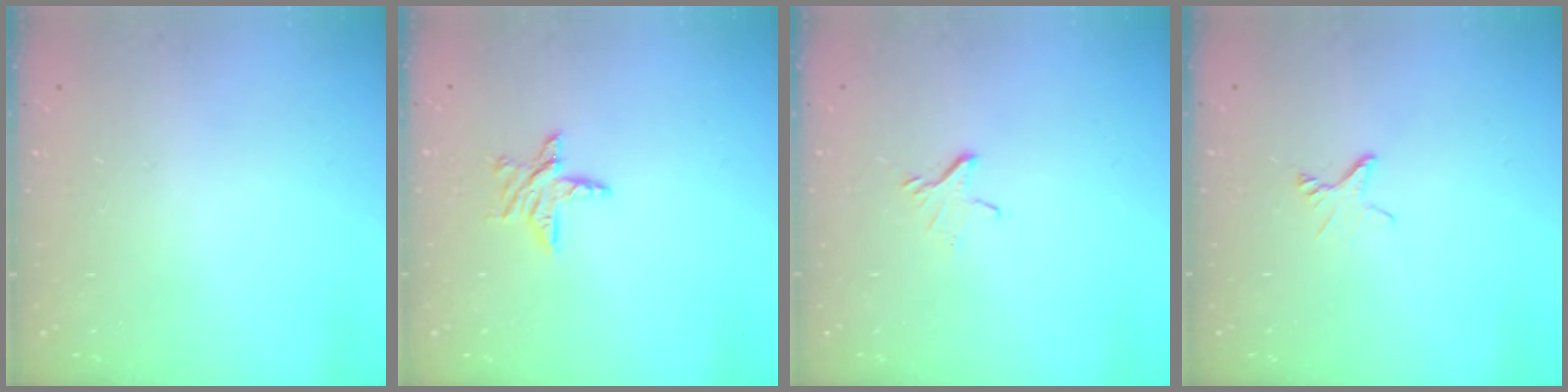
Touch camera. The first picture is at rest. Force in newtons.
{"total": 6.7, "press": 6.7, "slide": 0.3}
{"total": 3.4, "press": 3.4, "slide": 0.2}
{"total": 2.3, "press": 2.3, "slide": 0.2}